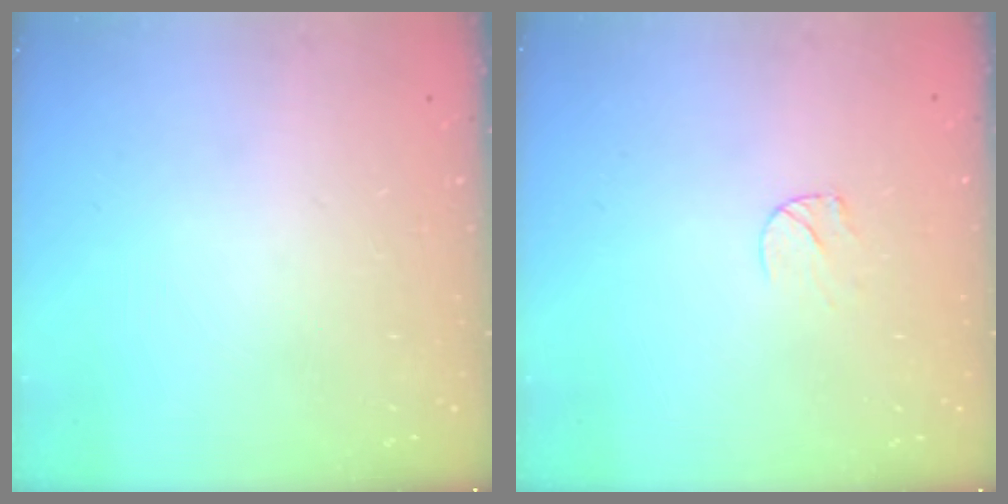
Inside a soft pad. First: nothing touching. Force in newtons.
{"total": 4.7, "press": 4.7, "slide": 0.4}